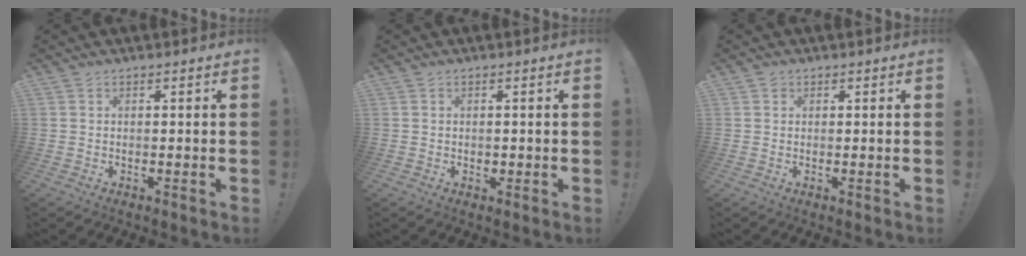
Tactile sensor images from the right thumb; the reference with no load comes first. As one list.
[{"total": 0.7, "force": [-0.1, 0.6, 0.3], "torque": [-0.004, 0.001, -0.001]}, {"total": 1.0, "force": [0.5, 0.8, 0.0], "torque": [0.003, 0.000, 0.009]}]